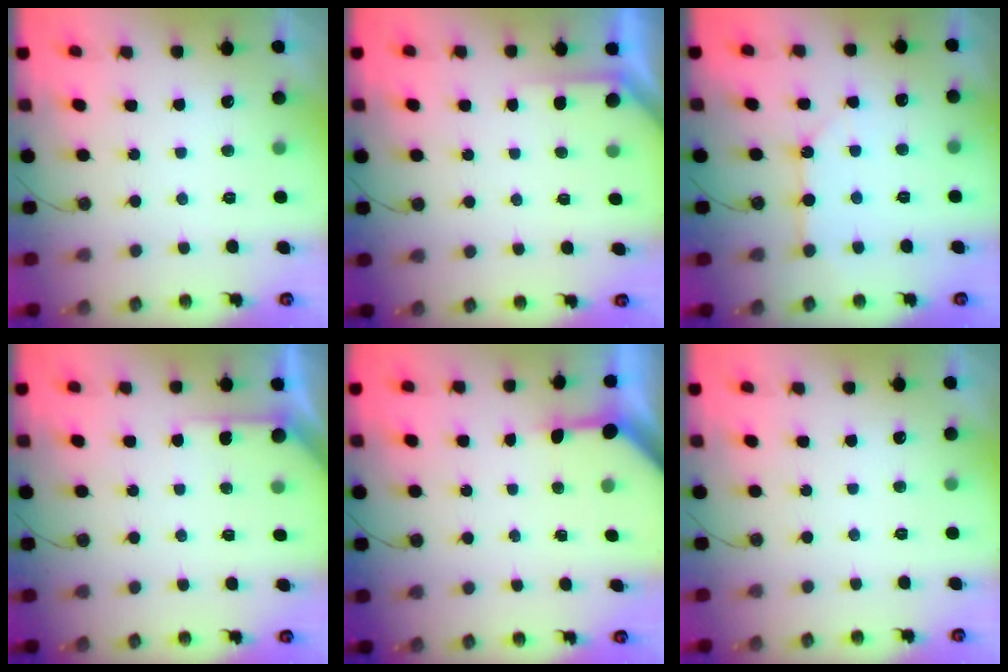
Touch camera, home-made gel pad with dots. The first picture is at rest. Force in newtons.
{"total": 2.4, "press": 2.4, "slide": 0.2}
{"total": 4.1, "press": 4.1, "slide": 0.4}
{"total": 4.3, "press": 4.3, "slide": 0.2}
{"total": 3.6, "press": 3.6, "slide": 0.3}
{"total": 0.0}